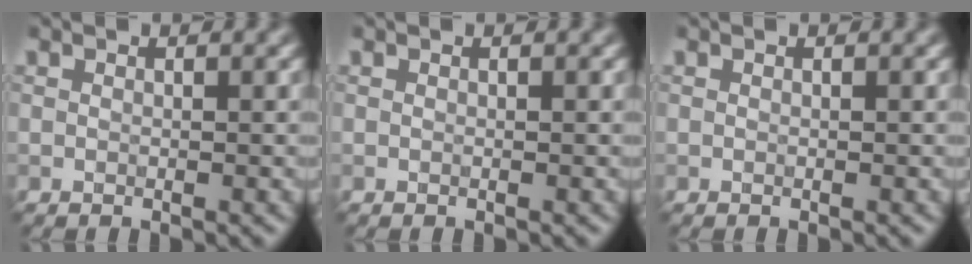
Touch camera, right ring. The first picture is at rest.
{"total": 0.0}
{"total": 0.0}